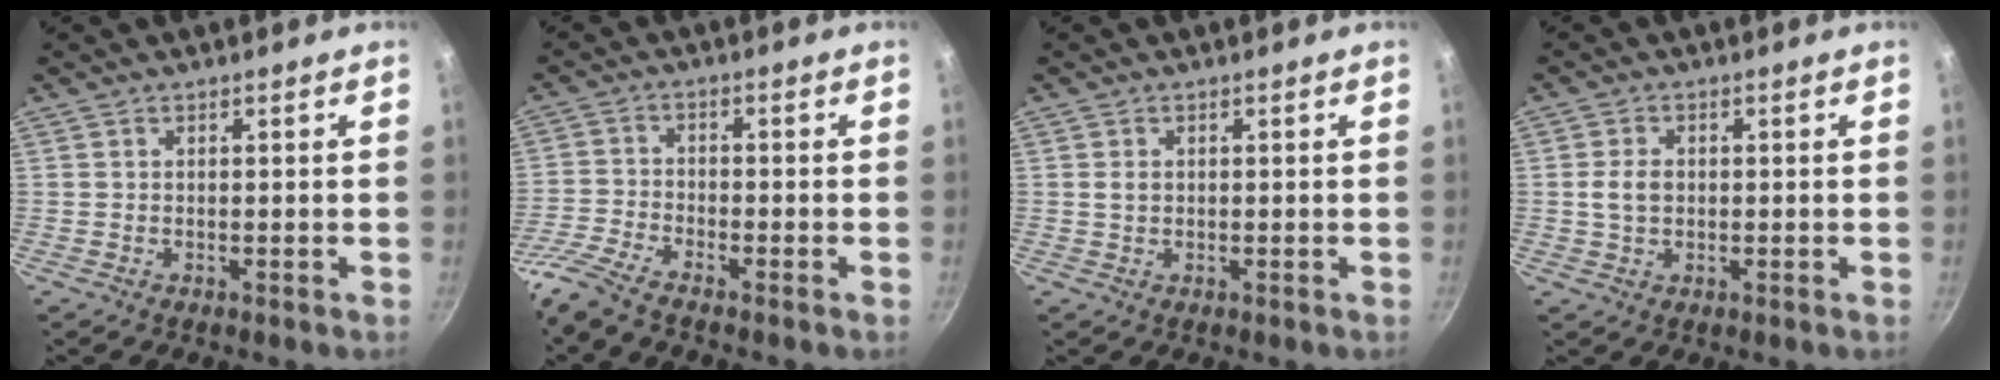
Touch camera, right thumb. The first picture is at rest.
{"total": 6.4, "force": [-5.4, 0.9, 3.4], "torque": [-0.085, 0.024, -0.122]}
{"total": 1.4, "force": [0.2, 1.1, 0.8], "torque": [-0.010, 0.000, 0.003]}
{"total": 3.7, "force": [0.1, 2.7, 2.5], "torque": [-0.039, 0.005, 0.000]}